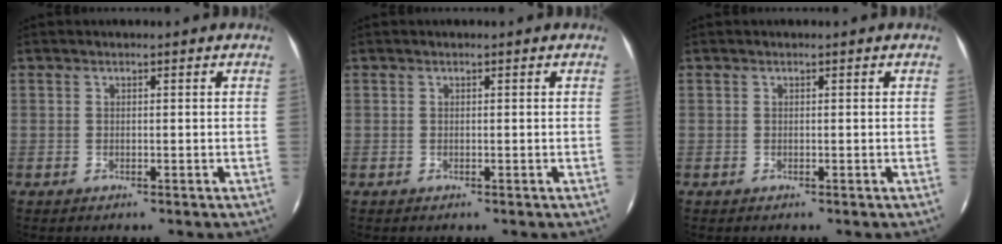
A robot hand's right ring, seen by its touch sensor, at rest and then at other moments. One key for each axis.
{"total": 0.0}
{"total": 0.0}